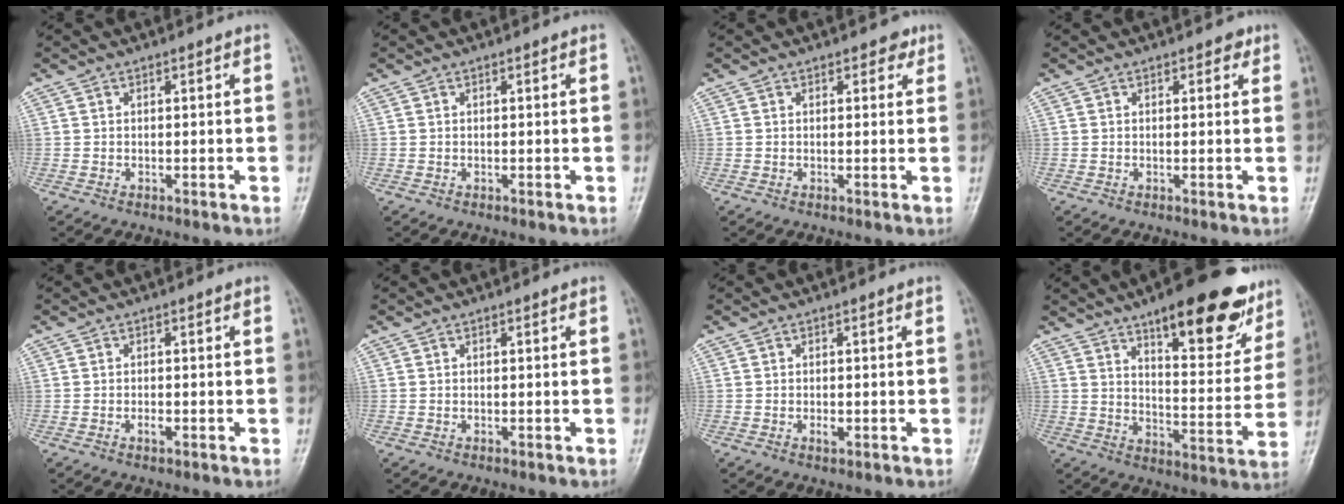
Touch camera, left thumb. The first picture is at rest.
{"total": 0.0}
{"total": 2.0, "force": [1.2, 1.2, 0.9], "torque": [0.005, -0.003, 0.010]}
{"total": 1.6, "force": [0.9, 1.0, 0.8], "torque": [0.003, -0.002, 0.007]}
{"total": 1.2, "force": [-0.4, 0.6, 0.9], "torque": [-0.016, -0.001, -0.008]}
{"total": 0.0}
{"total": 1.2, "force": [-0.3, 0.7, 1.0], "torque": [-0.015, -0.002, -0.004]}
{"total": 21.2, "force": [13.3, 7.3, 14.8], "torque": [-0.150, -0.059, 0.190]}